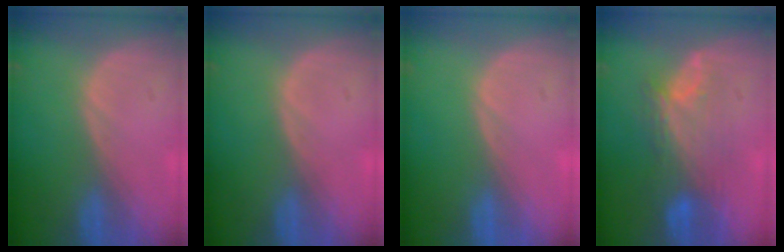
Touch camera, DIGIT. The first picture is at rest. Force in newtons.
{"total": 0.0}
{"total": 0.0}
{"total": 7.8, "press": 7.4, "slide": 2.7}